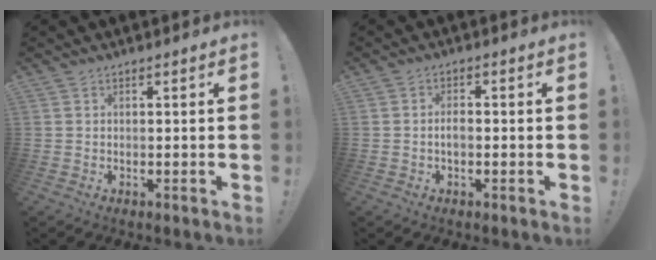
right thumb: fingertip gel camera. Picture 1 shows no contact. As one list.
[{"total": 2.2, "force": [-0.7, 0.9, 1.9], "torque": [-0.036, 0.001, -0.015]}]